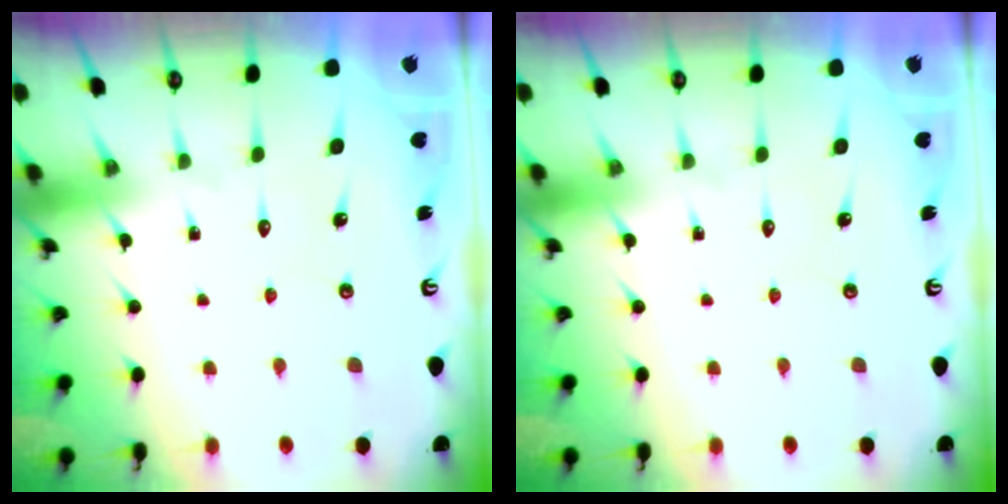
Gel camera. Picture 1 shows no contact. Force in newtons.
{"total": 0.0}